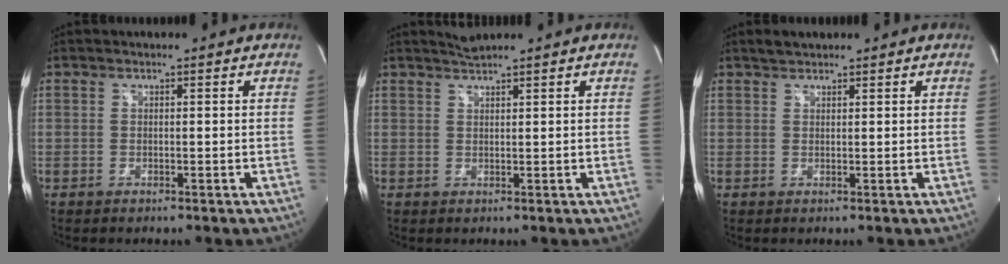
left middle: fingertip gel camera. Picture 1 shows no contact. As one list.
[{"total": 1.8, "force": [1.7, -0.5, 0.3], "torque": [-0.008, 0.004, 0.036]}, {"total": 1.8, "force": [1.6, 0.6, 0.5], "torque": [-0.015, 0.012, 0.029]}]